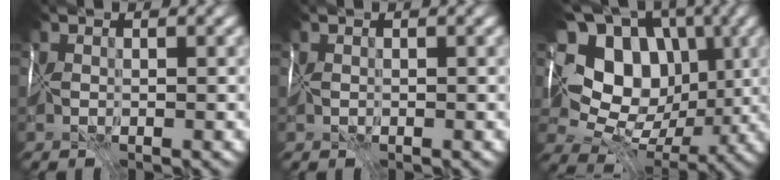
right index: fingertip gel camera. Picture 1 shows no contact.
{"total": 0.0}
{"total": 10.7, "force": [2.7, 8.2, 6.3], "torque": [-0.095, 0.011, 0.050]}